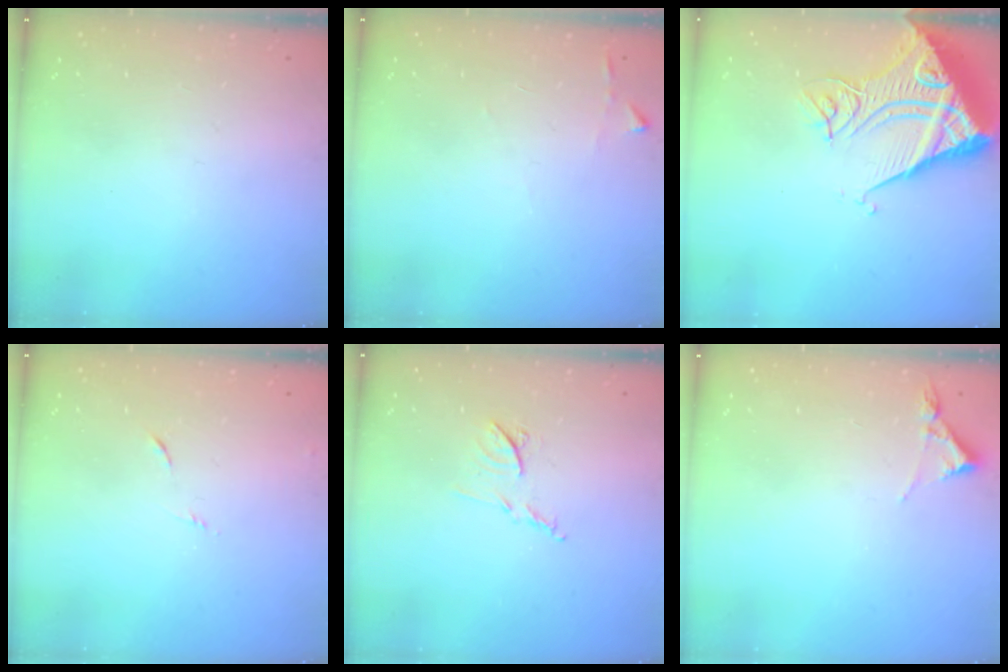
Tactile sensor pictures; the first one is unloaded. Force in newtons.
{"total": 2.9, "press": 2.9, "slide": 0.3}
{"total": 16.3, "press": 16.2, "slide": 1.9}
{"total": 5.9, "press": 5.9, "slide": 0.6}
{"total": 7.7, "press": 7.7, "slide": 0.5}
{"total": 3.2, "press": 3.2, "slide": 0.5}